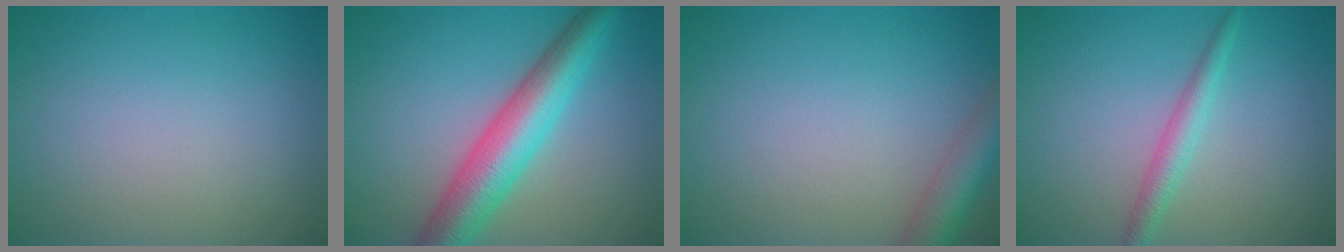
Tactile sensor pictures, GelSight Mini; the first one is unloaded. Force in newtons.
{"total": 7.2, "press": 7.2, "slide": 0.1}
{"total": 3.9, "press": 3.9, "slide": 0.2}
{"total": 2.2, "press": 2.2, "slide": 0.1}